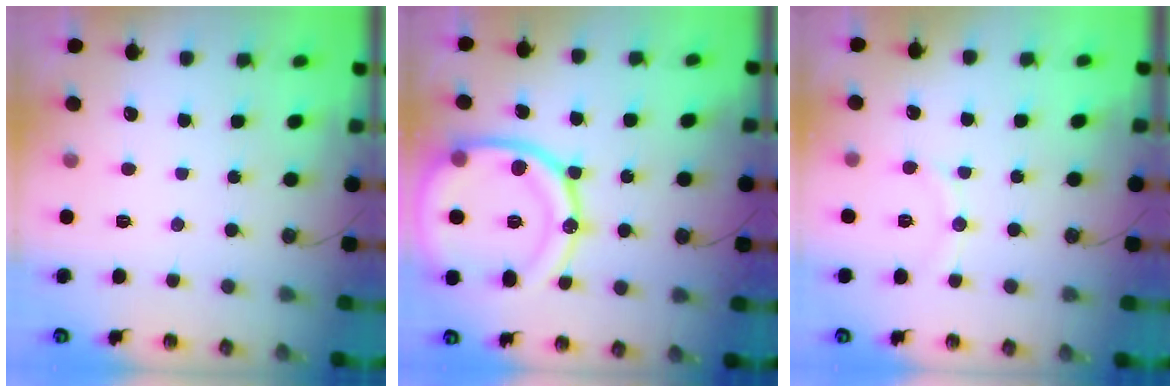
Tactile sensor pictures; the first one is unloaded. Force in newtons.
{"total": 22.8, "press": 22.7, "slide": 2.2}
{"total": 6.5, "press": 6.5, "slide": 0.7}